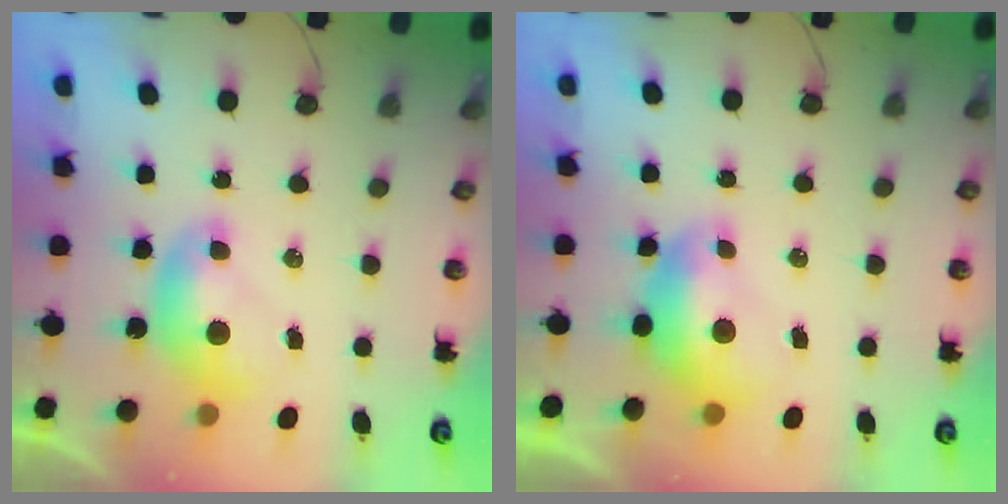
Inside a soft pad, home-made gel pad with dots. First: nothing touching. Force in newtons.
{"total": 1.6, "press": 1.4, "slide": 0.7}